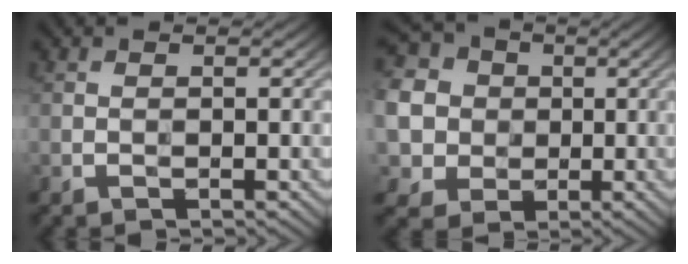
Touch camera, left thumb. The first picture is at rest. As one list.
[{"total": 15.2, "force": [2.1, 13.9, 5.8], "torque": [-0.220, 0.011, 0.009]}]